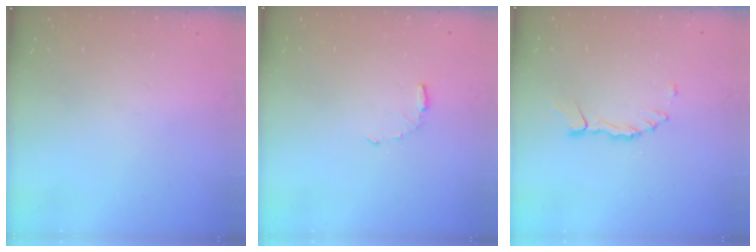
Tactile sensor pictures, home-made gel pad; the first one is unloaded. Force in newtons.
{"total": 3.7, "press": 3.7, "slide": 0.3}
{"total": 2.4, "press": 2.4, "slide": 0.3}